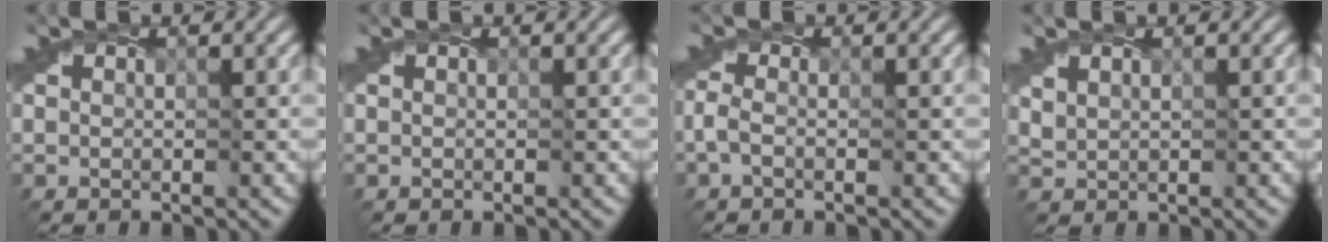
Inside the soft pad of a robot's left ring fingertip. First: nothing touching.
{"total": 0.0}
{"total": 1.1, "force": [-0.7, 0.4, 0.6], "torque": [-0.020, 0.003, -0.019]}
{"total": 1.1, "force": [1.1, 0.4, 0.0], "torque": [-0.007, 0.002, 0.026]}